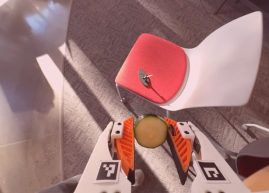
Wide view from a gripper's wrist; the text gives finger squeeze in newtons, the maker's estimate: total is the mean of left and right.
{"total": 7.6, "left": 8.0, "right": 7.3}